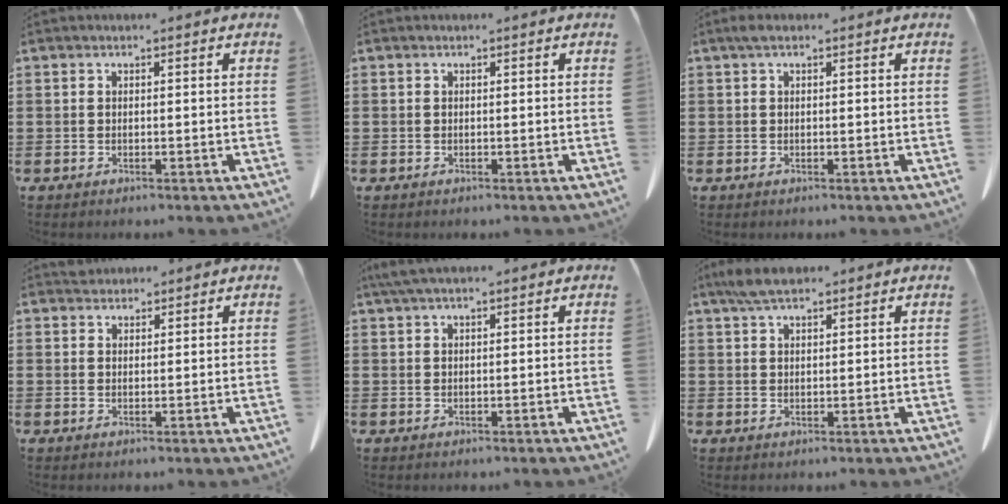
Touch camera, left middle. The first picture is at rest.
{"total": 0.0}
{"total": 1.1, "force": [0.4, 0.6, 0.8], "torque": [-0.019, 0.004, 0.007]}
{"total": 1.6, "force": [1.5, 0.5, 0.0], "torque": [0.003, -0.002, 0.030]}
{"total": 2.1, "force": [1.4, 0.4, 1.5], "torque": [-0.034, 0.001, 0.026]}
{"total": 3.9, "force": [2.9, 1.3, 2.2], "torque": [-0.052, 0.002, 0.054]}